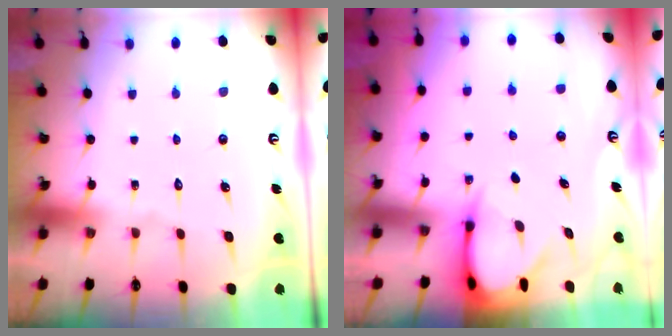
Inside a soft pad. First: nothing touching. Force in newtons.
{"total": 3.8, "press": 3.8, "slide": 0.4}